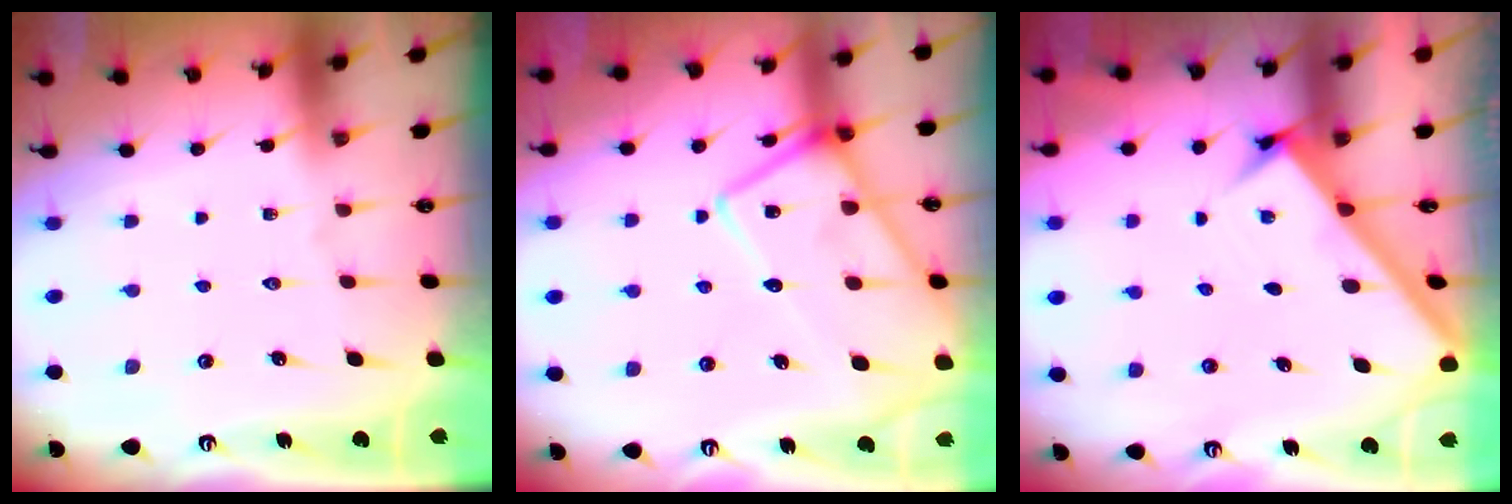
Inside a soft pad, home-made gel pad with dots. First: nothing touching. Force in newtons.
{"total": 16.2, "press": 16.2, "slide": 1.4}
{"total": 2.8, "press": 2.7, "slide": 0.3}